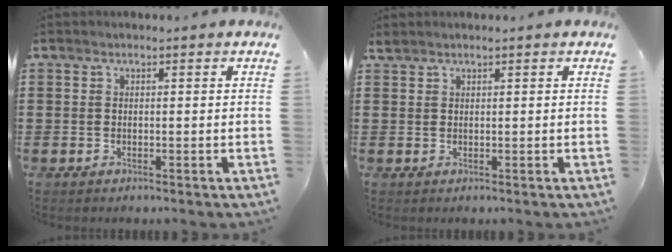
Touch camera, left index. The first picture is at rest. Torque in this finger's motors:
{"motor_torque": [-1.01, 1.00, -0.10, -0.08]}